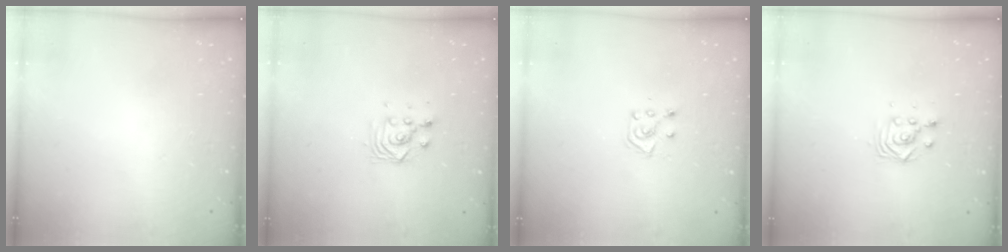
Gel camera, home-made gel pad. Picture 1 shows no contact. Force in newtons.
{"total": 2.9, "press": 2.8, "slide": 0.8}
{"total": 6.3, "press": 6.3, "slide": 0.3}
{"total": 3.0, "press": 3.0, "slide": 0.0}